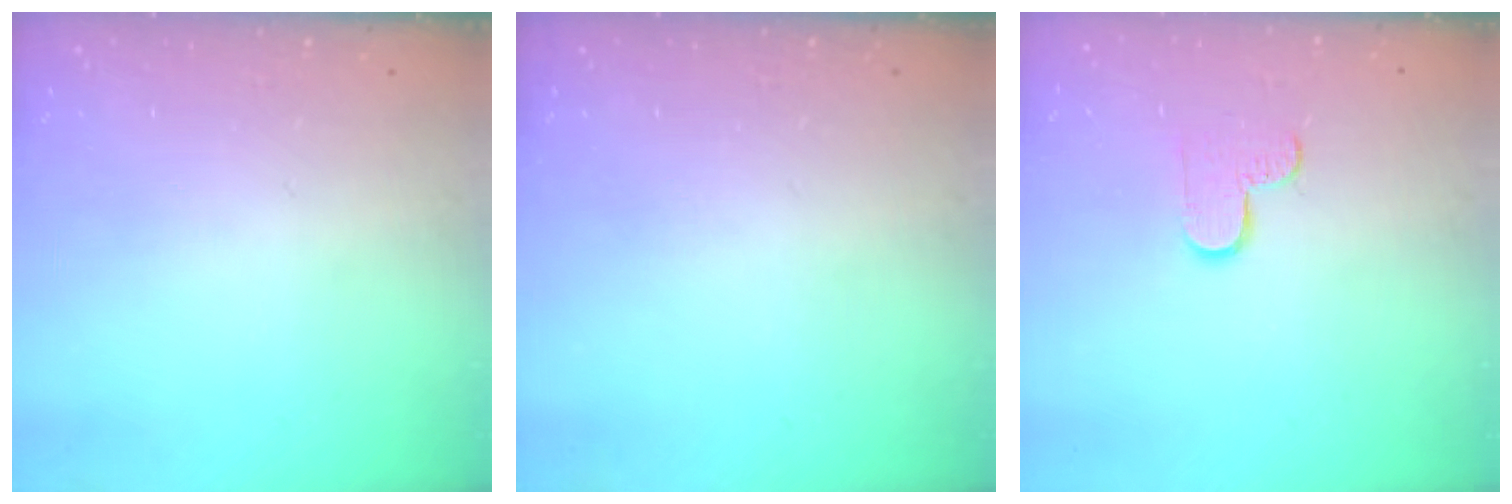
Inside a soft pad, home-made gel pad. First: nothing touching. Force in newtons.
{"total": 0.0}
{"total": 4.5, "press": 4.5, "slide": 0.4}